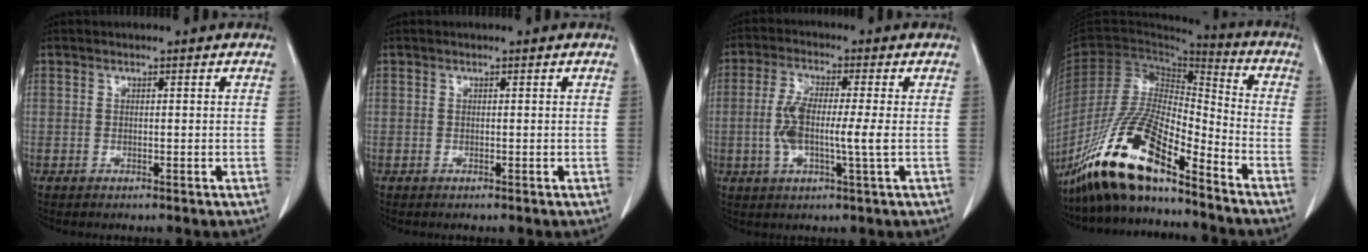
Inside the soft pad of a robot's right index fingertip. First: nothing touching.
{"total": 0.0}
{"total": 7.6, "force": [-0.7, 0.7, 7.6], "torque": [-0.153, 0.002, -0.015]}
{"total": 17.0, "force": [-12.5, 3.4, 11.0], "torque": [-0.216, -0.011, -0.233]}